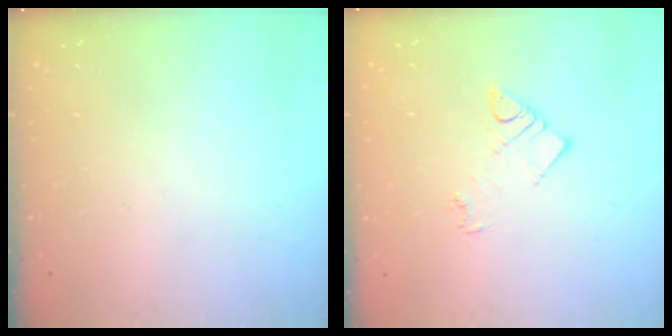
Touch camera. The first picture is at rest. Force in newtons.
{"total": 5.0, "press": 5.0, "slide": 0.2}